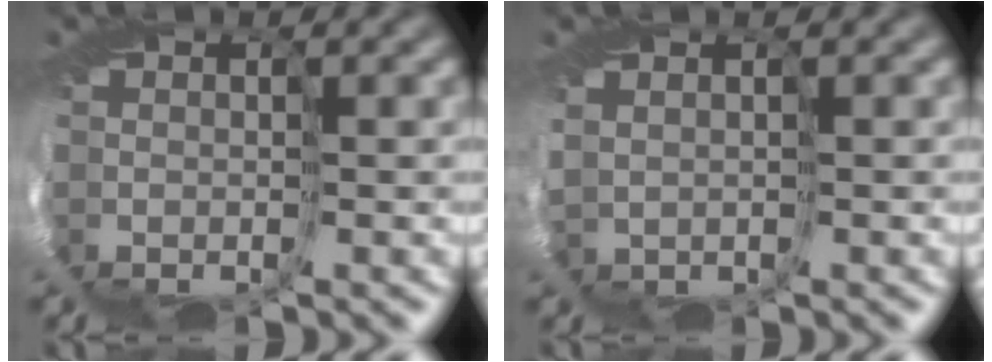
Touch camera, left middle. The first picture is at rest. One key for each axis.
{"total": 1.7, "fx": 1.3, "fy": 1.0, "fz": 0.4, "tx": -0.038, "ty": 0.008, "tz": 0.031}